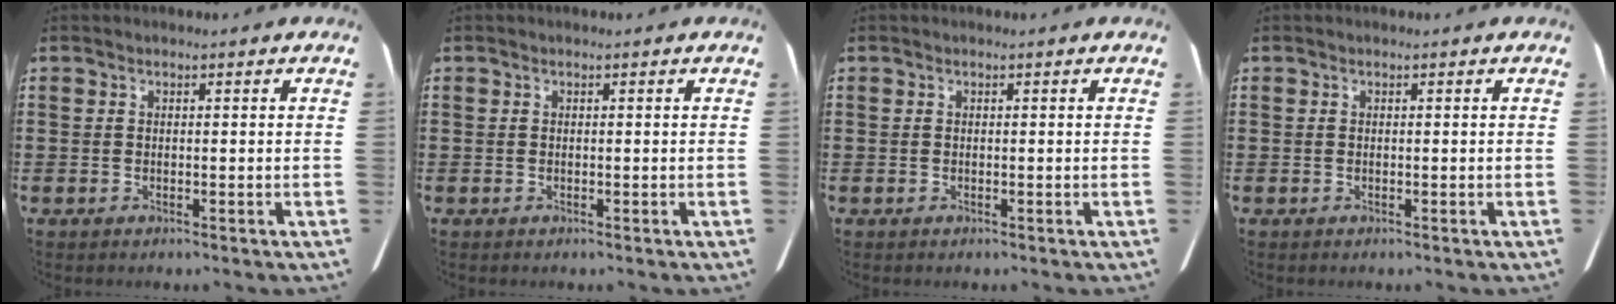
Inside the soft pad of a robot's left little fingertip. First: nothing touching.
{"total": 0.0}
{"total": 0.0}
{"total": 0.0}